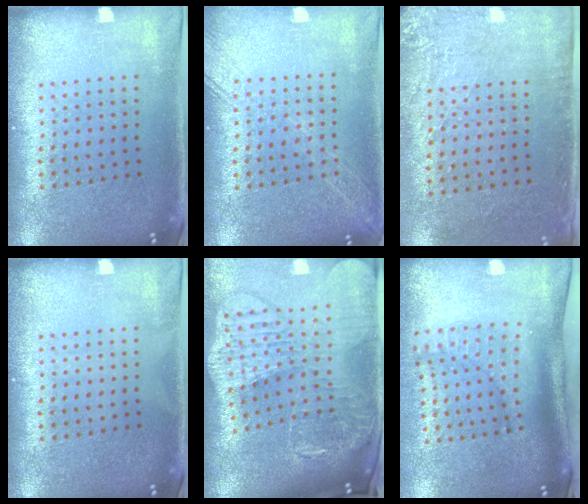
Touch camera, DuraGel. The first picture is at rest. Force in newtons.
{"total": 1.7, "press": 1.7, "slide": 0.2}
{"total": 2.8, "press": 2.3, "slide": 1.6}
{"total": 0.0}
{"total": 4.4, "press": 3.3, "slide": 2.9}
{"total": 1.9, "press": 1.4, "slide": 1.3}